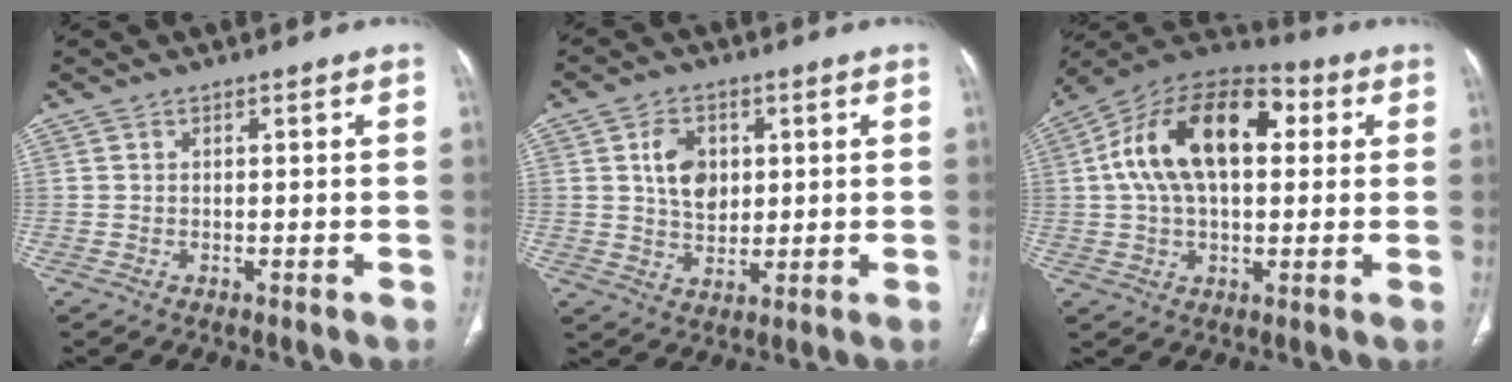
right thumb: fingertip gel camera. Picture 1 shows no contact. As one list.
[{"total": 7.7, "force": [1.8, 5.6, 5.0], "torque": [-0.062, -0.011, 0.033]}, {"total": 20.3, "force": [4.1, 11.6, 16.1], "torque": [-0.264, 0.030, 0.058]}]